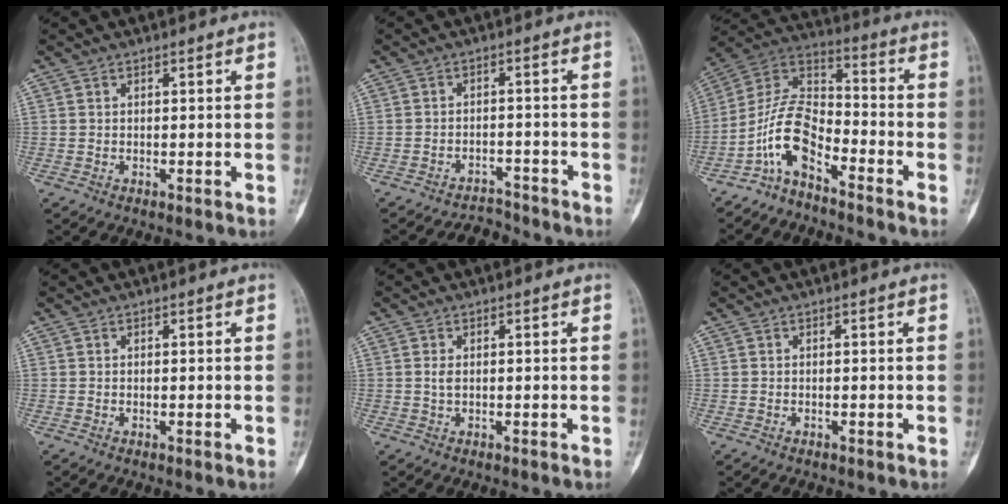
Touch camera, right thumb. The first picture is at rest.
{"total": 4.1, "force": [-3.9, 1.0, -0.9], "torque": [0.009, 0.042, -0.060]}
{"total": 10.5, "force": [-6.4, 4.8, 6.9], "torque": [-0.128, 0.081, -0.135]}
{"total": 0.0}
{"total": 1.0, "force": [-0.1, 0.5, 0.9], "torque": [-0.019, 0.000, -0.003]}
{"total": 0.0}